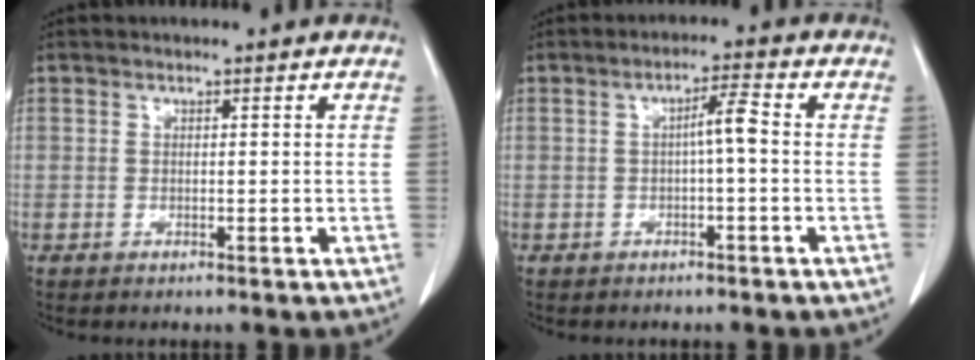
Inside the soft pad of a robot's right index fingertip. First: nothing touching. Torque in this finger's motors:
{"motor_torque": [0.39, -0.09, 0.22, 0.06]}